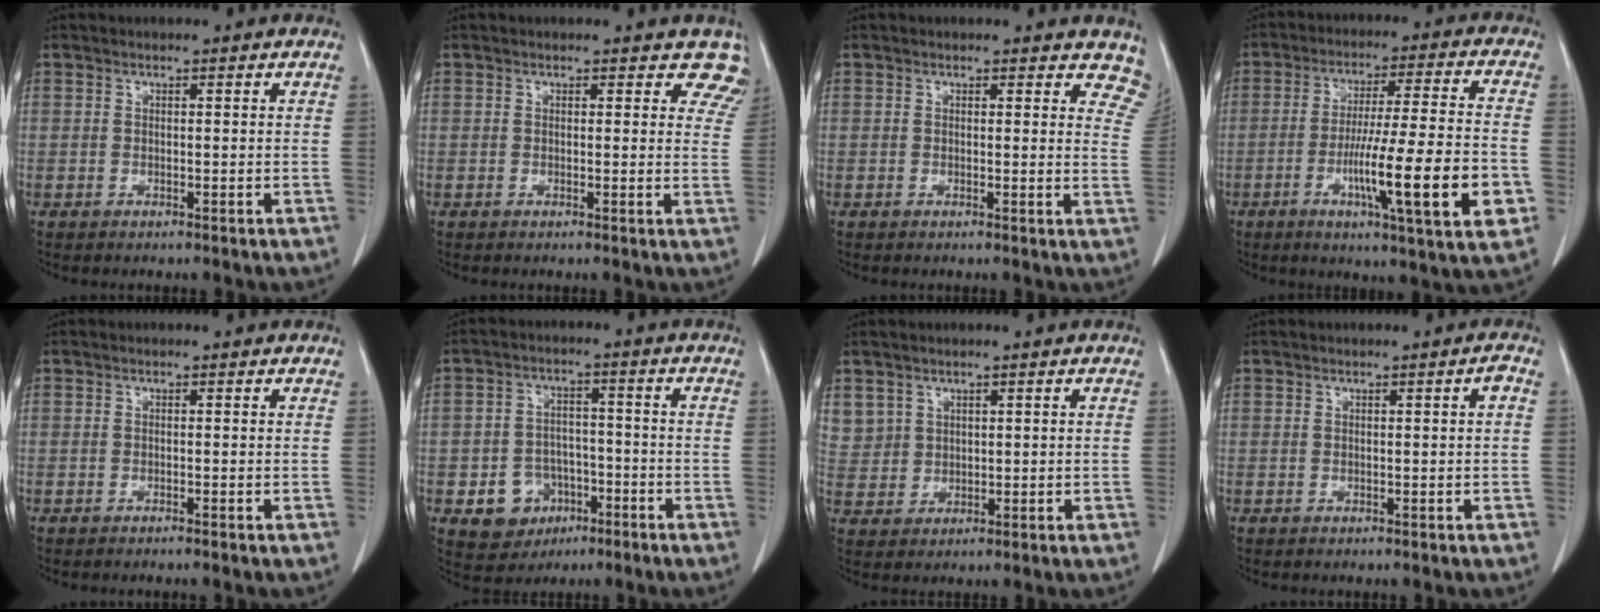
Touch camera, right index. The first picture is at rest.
{"total": 5.2, "force": [4.5, 2.5, 0.4], "torque": [0.035, -0.013, 0.015]}
{"total": 6.3, "force": [5.7, 2.4, 1.3], "torque": [0.020, -0.017, 0.028]}
{"total": 16.9, "force": [-5.2, 0.5, 16.1], "torque": [-0.236, -0.012, -0.079]}
{"total": 1.0, "force": [-0.8, -0.2, 0.4], "torque": [-0.004, 0.002, -0.012]}
{"total": 7.6, "force": [-3.4, 6.3, 2.6], "torque": [-0.048, 0.013, -0.044]}
{"total": 5.4, "force": [2.7, 4.6, 0.6], "torque": [-0.016, 0.009, 0.065]}
{"total": 0.9, "force": [0.0, -0.1, 0.9], "torque": [-0.014, 0.001, 0.002]}